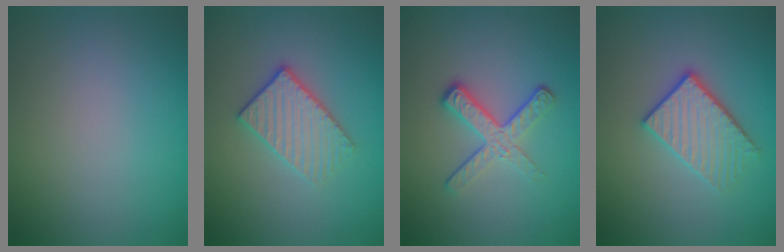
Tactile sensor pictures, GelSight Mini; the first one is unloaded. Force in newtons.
{"total": 3.3, "press": 3.1, "slide": 1.1}
{"total": 3.5, "press": 2.4, "slide": 2.5}
{"total": 3.4, "press": 3.1, "slide": 1.2}